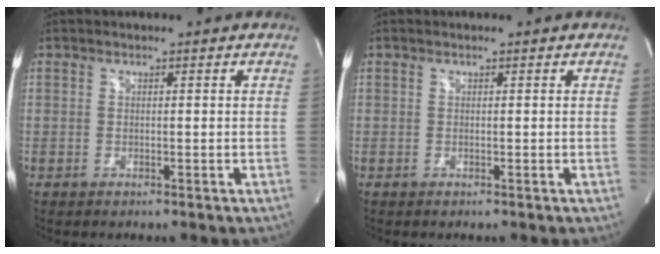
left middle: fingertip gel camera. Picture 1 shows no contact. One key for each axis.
{"total": 0.0}